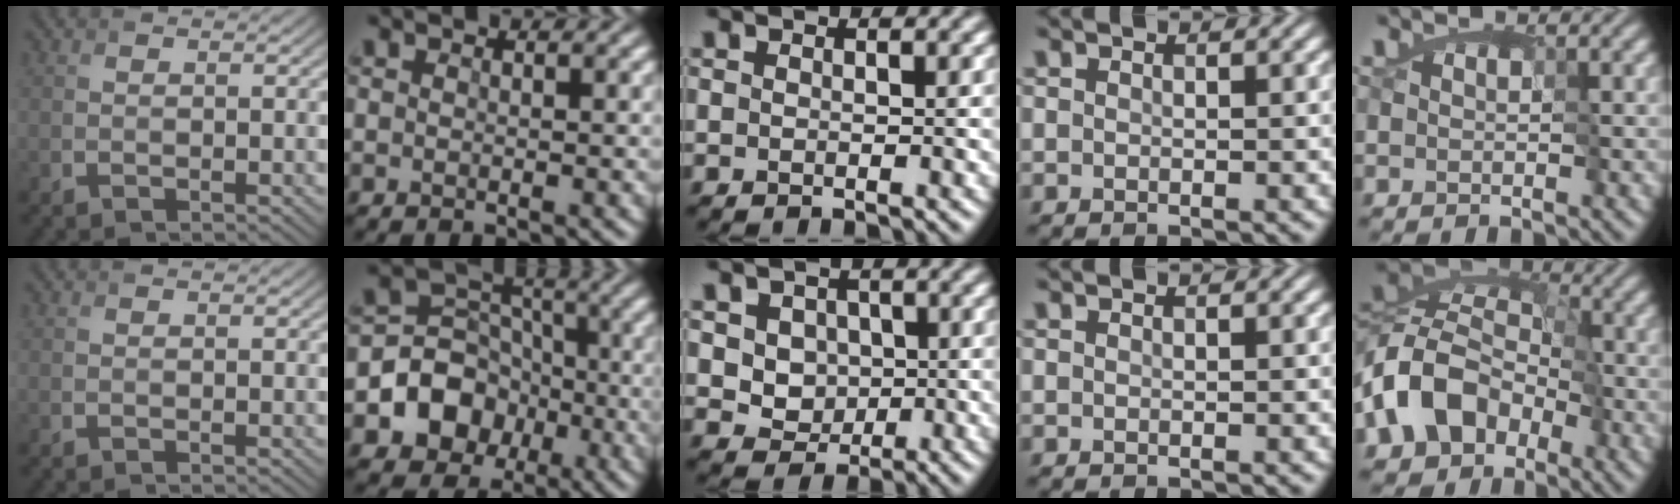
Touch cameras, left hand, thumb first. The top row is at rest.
{"index": {"total": 7.2, "force": [-2.6, 5.9, 3.1], "torque": [-0.042, 0.006, -0.061]}, "middle": {"total": 4.4, "force": [1.0, 3.7, 2.0], "torque": [-0.038, 0.000, 0.024]}, "little": {"total": 9.1, "force": [-5.5, 6.0, 3.9], "torque": [-0.077, 0.006, -0.121]}}